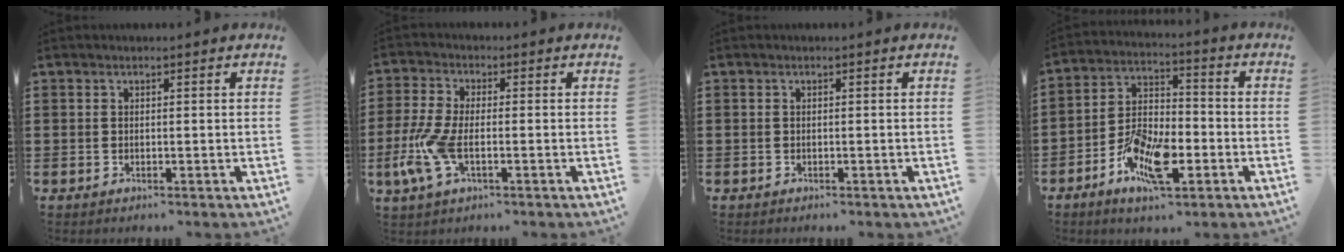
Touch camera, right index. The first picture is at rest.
{"total": 7.3, "force": [-2.1, 3.0, 6.3], "torque": [-0.154, -0.014, -0.042]}
{"total": 0.0}
{"total": 10.1, "force": [-4.9, 4.4, 7.6], "torque": [-0.159, 0.008, -0.088]}